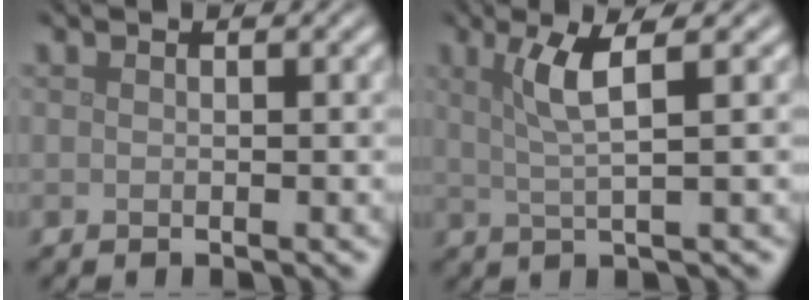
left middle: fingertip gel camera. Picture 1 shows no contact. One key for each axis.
{"total": 3.7, "fx": 1.2, "fy": 0.7, "fz": 3.4, "tx": -0.061, "ty": 0.002, "tz": 0.025}